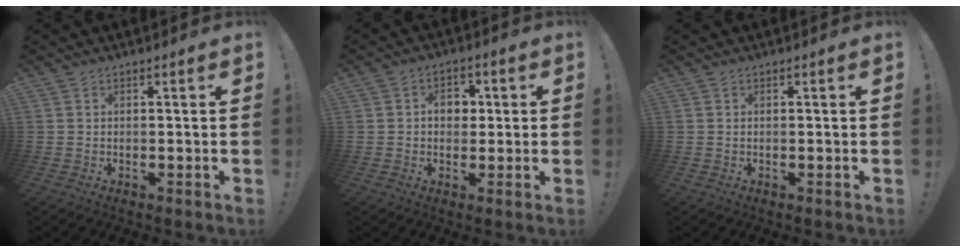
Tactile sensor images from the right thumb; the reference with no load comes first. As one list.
[{"total": 6.0, "force": [0.6, 4.7, 3.7], "torque": [-0.050, 0.006, 0.006]}, {"total": 0.0}]